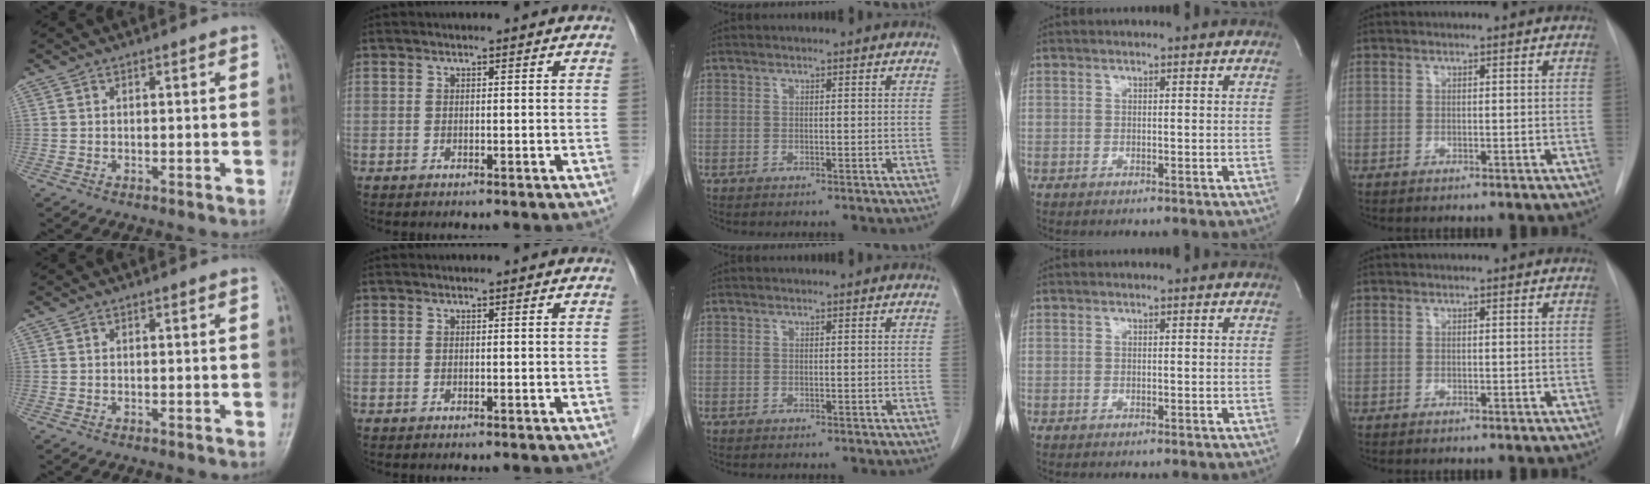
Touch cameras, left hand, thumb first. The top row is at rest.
{}